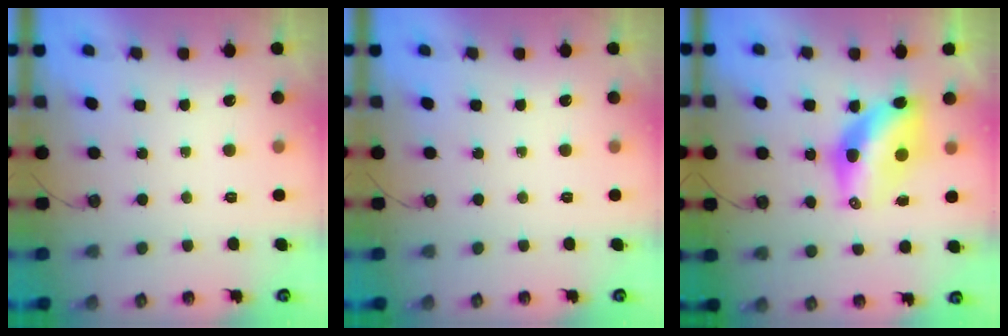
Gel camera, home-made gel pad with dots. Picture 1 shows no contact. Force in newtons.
{"total": 0.0}
{"total": 10.4, "press": 10.4, "slide": 0.8}